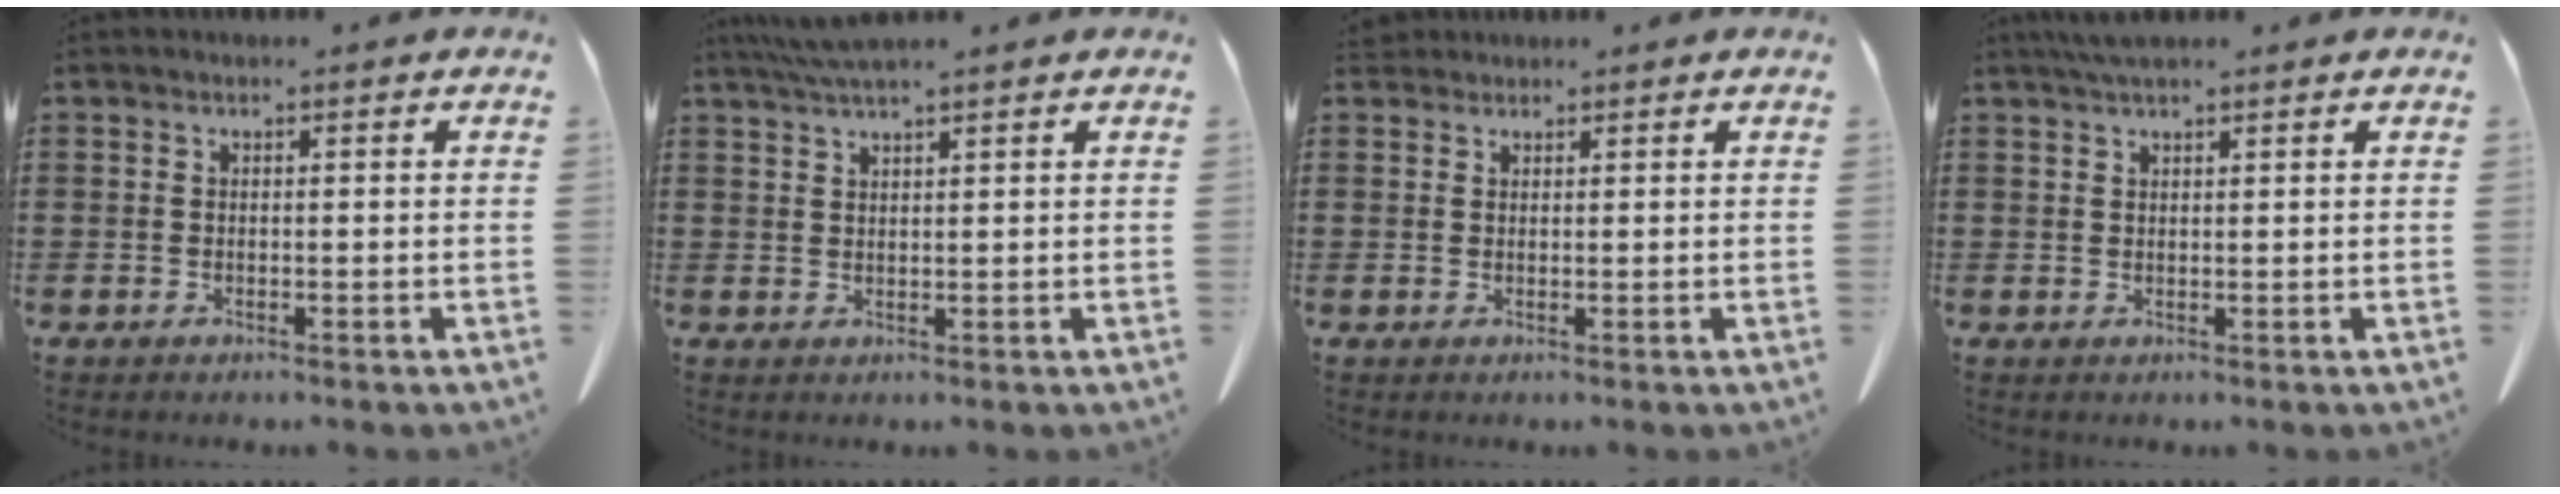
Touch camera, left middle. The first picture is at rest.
{"total": 3.1, "force": [2.6, 0.0, 1.7], "torque": [-0.039, -0.001, 0.049]}
{"total": 1.7, "force": [1.5, 0.7, 0.3], "torque": [-0.011, 0.003, 0.031]}
{"total": 2.5, "force": [1.9, 0.4, 1.5], "torque": [-0.035, 0.004, 0.035]}